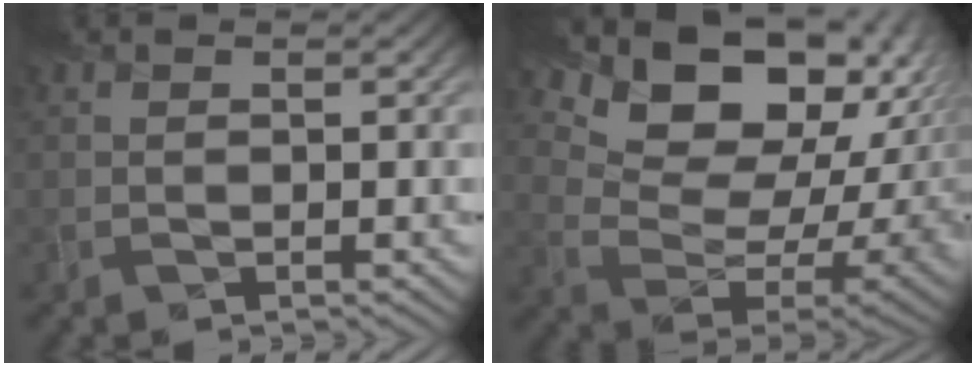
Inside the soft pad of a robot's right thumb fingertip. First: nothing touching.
{"total": 16.5, "force": [9.4, 9.6, 9.6], "torque": [-0.190, 0.016, 0.156]}